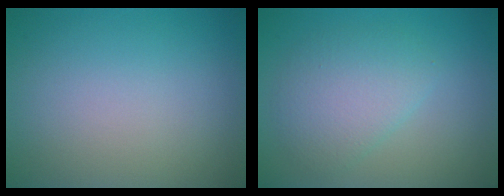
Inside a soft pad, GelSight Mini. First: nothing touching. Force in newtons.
{"total": 3.7, "press": 3.7, "slide": 0.1}